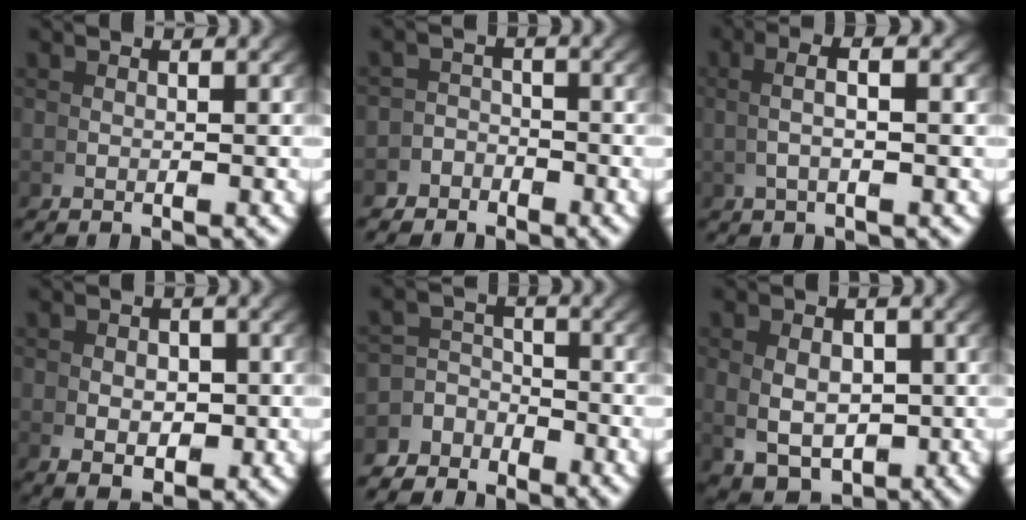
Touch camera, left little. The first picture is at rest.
{"total": 2.8, "force": [-2.4, 1.4, -0.4], "torque": [0.021, -0.007, -0.044]}
{"total": 3.0, "force": [1.0, 0.3, 2.8], "torque": [-0.045, 0.016, 0.017]}
{"total": 3.0, "force": [-0.6, 1.7, 2.4], "torque": [-0.034, -0.018, 0.005]}
{"total": 4.6, "force": [-2.3, 3.7, 1.4], "torque": [-0.017, -0.011, -0.045]}
{"total": 5.4, "force": [-1.8, 3.8, 3.5], "torque": [-0.072, -0.039, -0.006]}